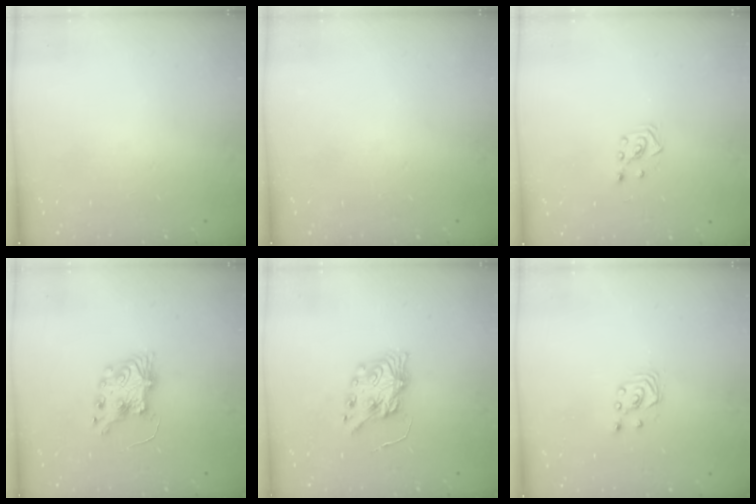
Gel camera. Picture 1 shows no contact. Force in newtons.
{"total": 0.0}
{"total": 2.3, "press": 2.2, "slide": 0.7}
{"total": 7.8, "press": 7.7, "slide": 0.4}
{"total": 8.1, "press": 8.1, "slide": 0.2}
{"total": 2.1, "press": 2.1, "slide": 0.3}